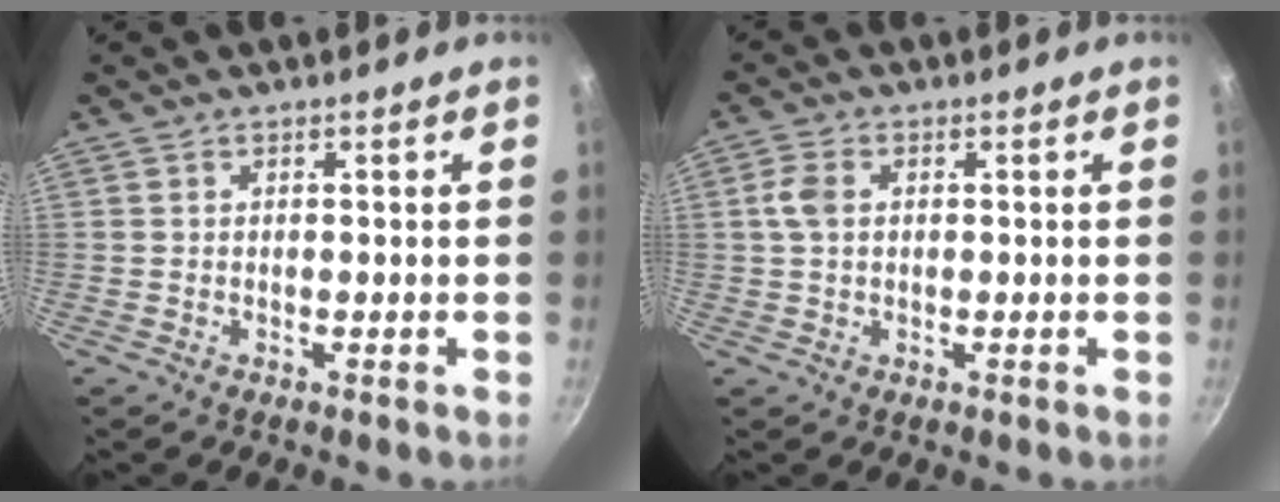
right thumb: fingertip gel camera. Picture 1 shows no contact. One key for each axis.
{"total": 3.6, "fx": 0.5, "fy": 2.4, "fz": 2.5, "tx": -0.059, "ty": 0.007, "tz": 0.008}